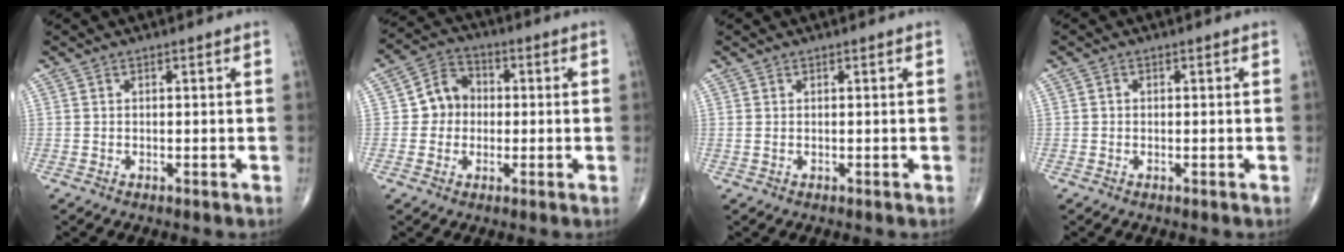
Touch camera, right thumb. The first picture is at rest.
{"total": 7.2, "force": [-0.2, 6.4, 3.2], "torque": [-0.023, 0.020, -0.016]}
{"total": 0.5, "force": [0.1, 0.3, 0.5], "torque": [-0.015, 0.003, 0.005]}
{"total": 0.6, "force": [-0.1, 0.6, 0.2], "torque": [0.001, 0.002, -0.002]}